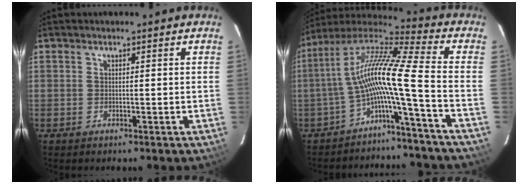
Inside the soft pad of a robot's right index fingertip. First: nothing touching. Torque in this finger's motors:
{"motor_torque": [1.42, -0.72, 1.05, 0.21]}